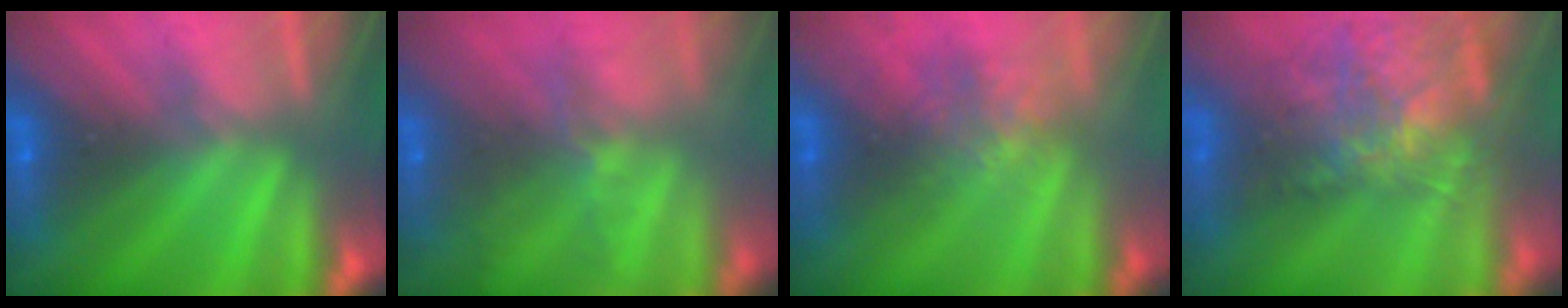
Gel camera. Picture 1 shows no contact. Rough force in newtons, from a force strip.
{"total": 7.7}
{"total": 2.9}
{"total": 7.6}